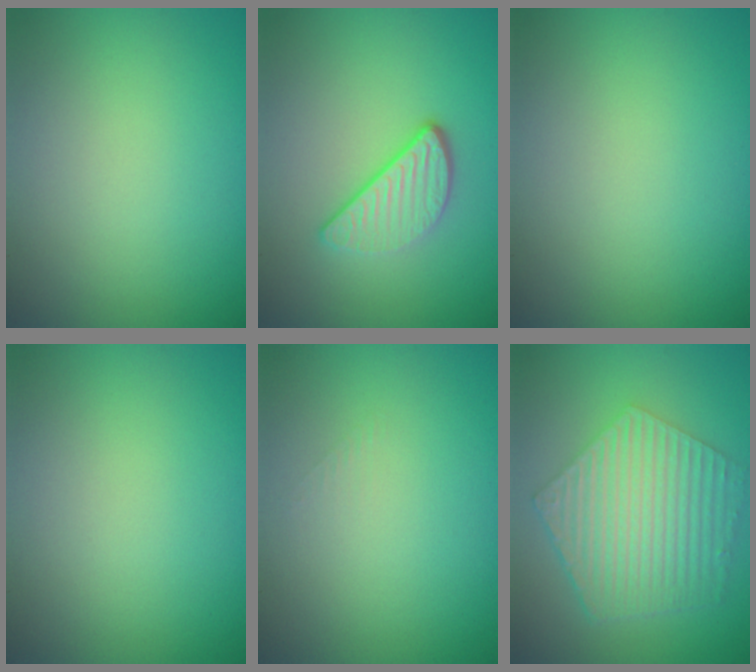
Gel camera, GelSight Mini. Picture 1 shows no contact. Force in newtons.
{"total": 3.2, "press": 2.5, "slide": 2.1}
{"total": 0.0}
{"total": 0.0}
{"total": 0.6, "press": 0.6, "slide": 0.0}
{"total": 6.4, "press": 4.6, "slide": 4.5}